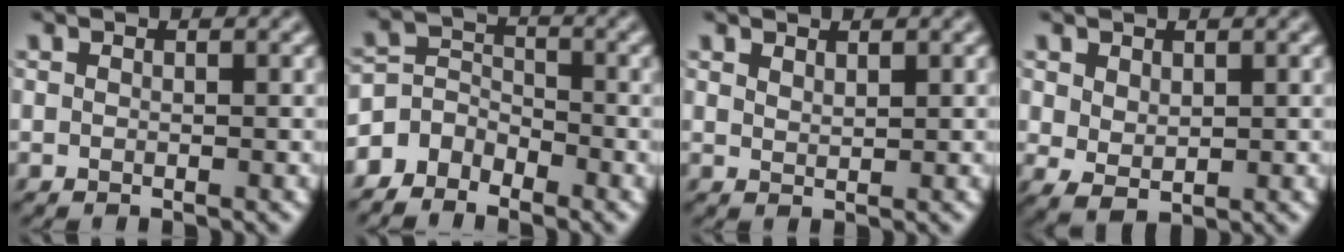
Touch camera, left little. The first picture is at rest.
{"total": 4.0, "force": [-3.0, 2.5, 0.6], "torque": [0.005, 0.006, -0.065]}
{"total": 1.0, "force": [0.9, 0.2, 0.4], "torque": [-0.015, -0.001, 0.021]}
{"total": 2.0, "force": [0.6, 1.3, 1.3], "torque": [-0.032, -0.003, 0.017]}